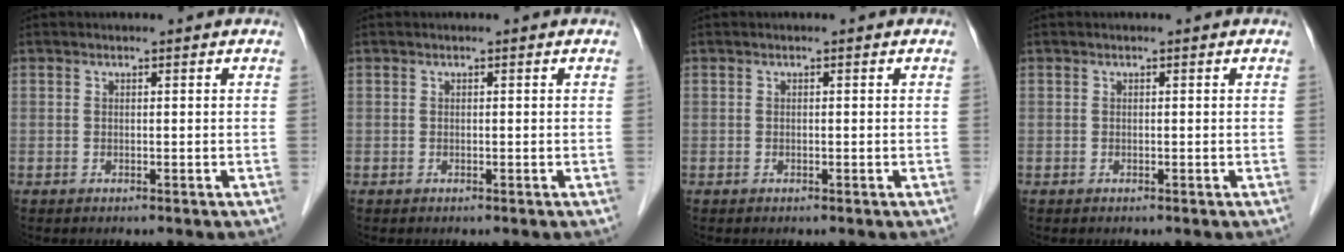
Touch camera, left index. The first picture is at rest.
{"total": 0.0}
{"total": 0.0}
{"total": 0.0}